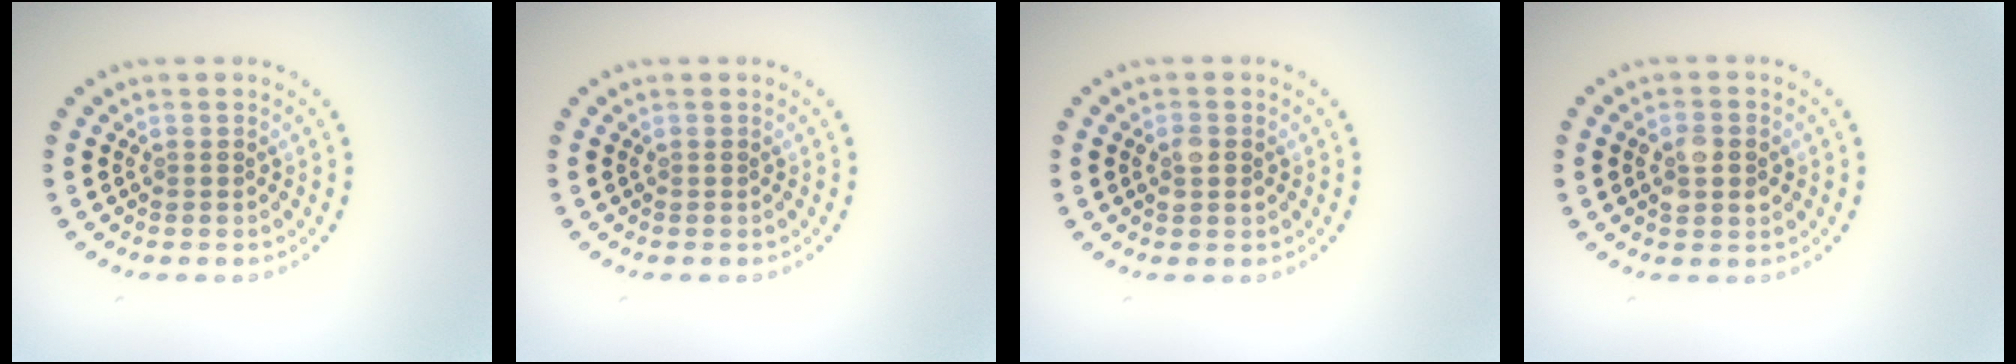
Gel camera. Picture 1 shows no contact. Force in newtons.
{"total": 0.0}
{"total": 1.5, "press": 1.4, "slide": 0.2}
{"total": 2.8, "press": 2.8, "slide": 0.1}